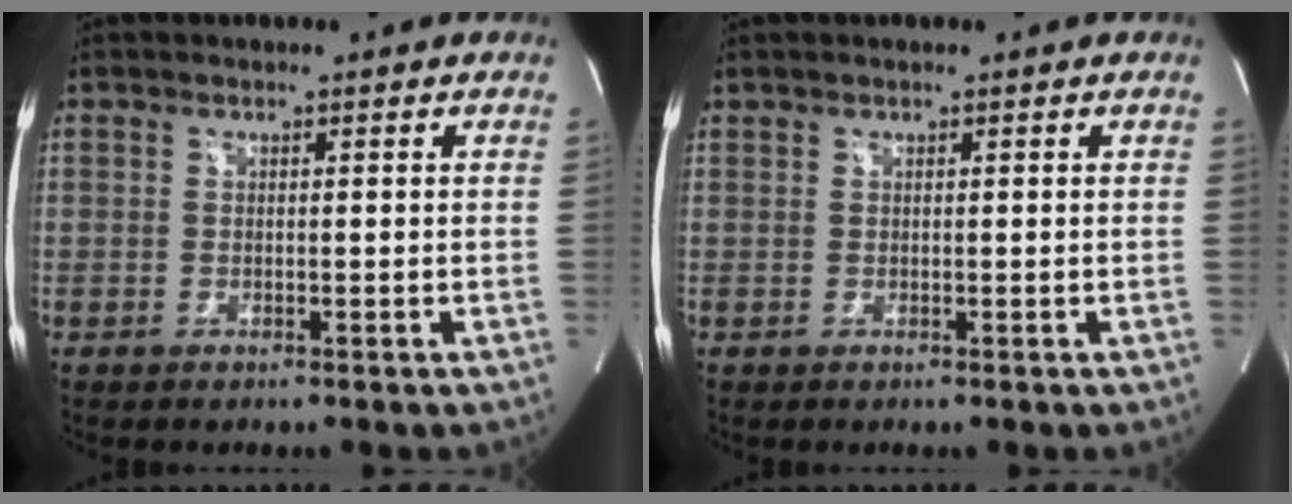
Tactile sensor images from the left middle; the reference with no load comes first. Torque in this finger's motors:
{"motor_torque": [-0.02, -0.43, 0.13, 0.09]}